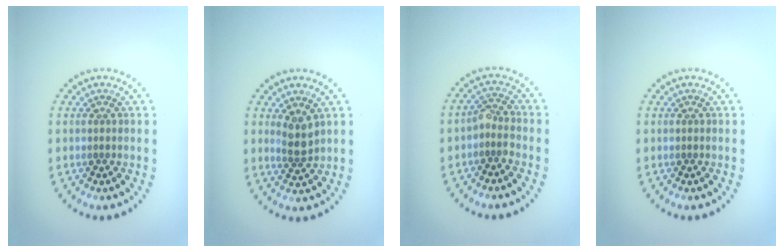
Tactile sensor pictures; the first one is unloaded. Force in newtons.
{"total": 2.2, "press": 1.9, "slide": 1.1}
{"total": 1.8, "press": 1.4, "slide": 1.1}
{"total": 0.0}